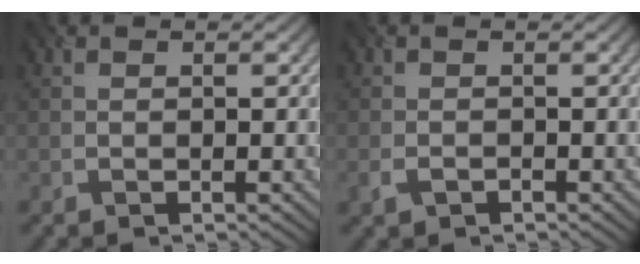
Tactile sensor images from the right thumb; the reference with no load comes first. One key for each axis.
{"total": 1.5, "fx": -0.8, "fy": 0.9, "fz": 0.8, "tx": -0.019, "ty": -0.004, "tz": -0.017}